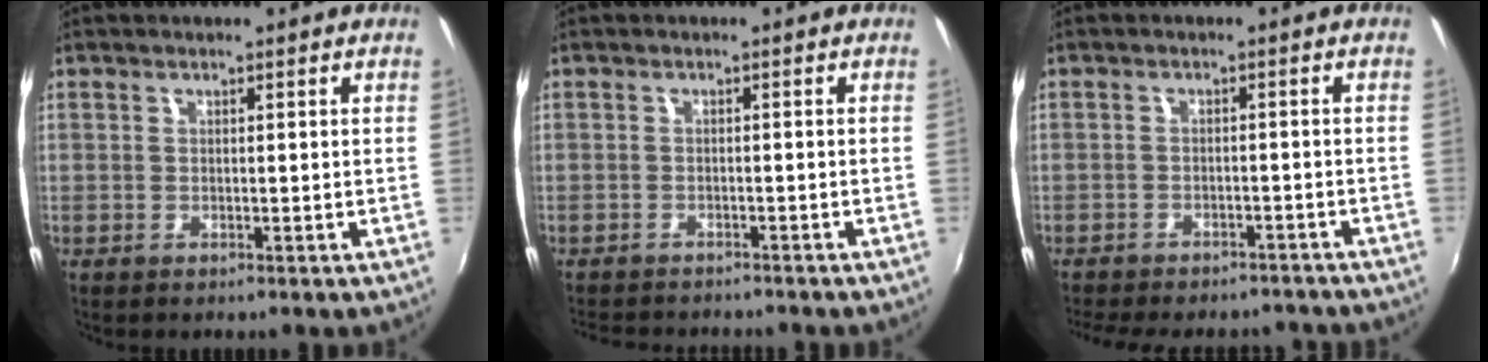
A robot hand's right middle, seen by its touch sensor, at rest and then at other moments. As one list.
[{"total": 6.9, "force": [-6.4, 1.5, 2.1], "torque": [-0.057, -0.013, -0.095]}, {"total": 14.0, "force": [-12.1, 4.9, 5.2], "torque": [-0.122, 0.000, -0.156]}]